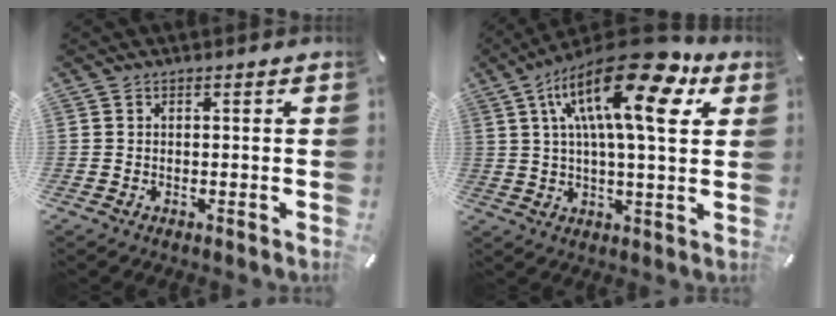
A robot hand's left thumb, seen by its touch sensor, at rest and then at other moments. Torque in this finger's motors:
{"motor_torque": [0.18, 1.63, 1.43, -1.34, 0.65]}